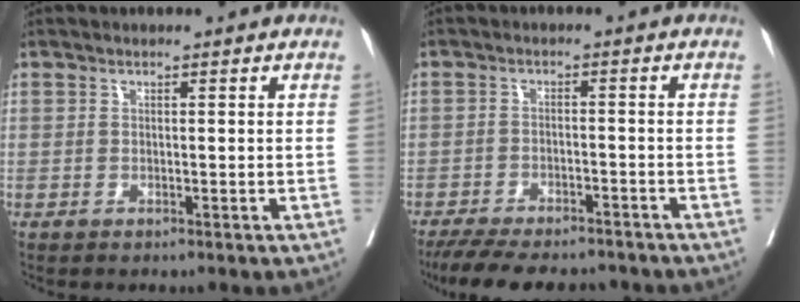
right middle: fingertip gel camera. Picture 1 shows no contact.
{"total": 13.8, "force": [-12.1, 3.7, 5.5], "torque": [-0.106, -0.007, -0.170]}